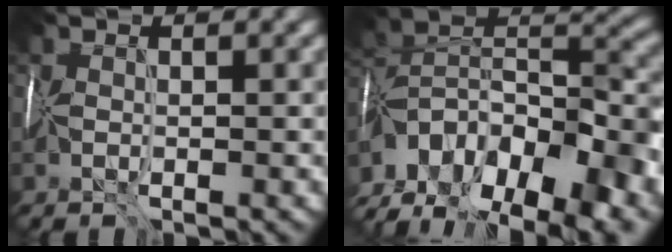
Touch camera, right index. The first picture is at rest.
{"total": 15.4, "force": [-9.2, 8.1, 9.5], "torque": [-0.180, 0.020, -0.140]}